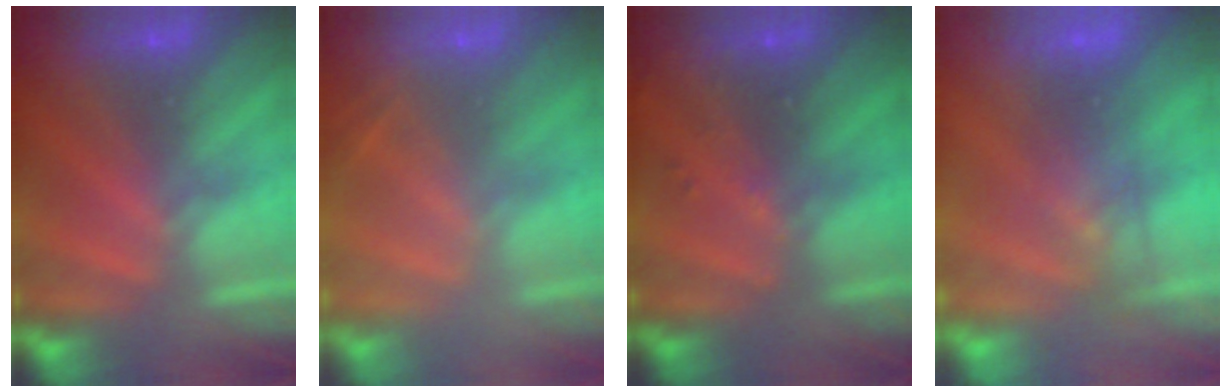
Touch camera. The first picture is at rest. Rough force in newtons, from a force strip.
{"total": 2.0}
{"total": 2.9}
{"total": 2.8}